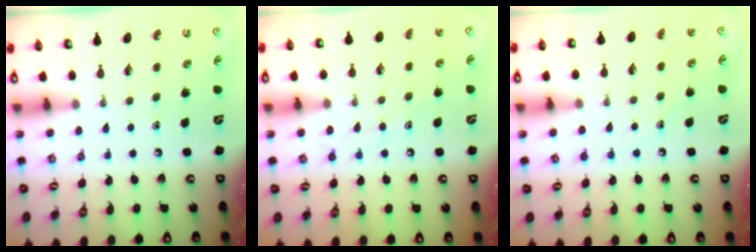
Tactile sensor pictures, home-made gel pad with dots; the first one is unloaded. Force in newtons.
{"total": 7.9, "press": 7.9, "slide": 0.6}
{"total": 6.5, "press": 6.4, "slide": 0.8}